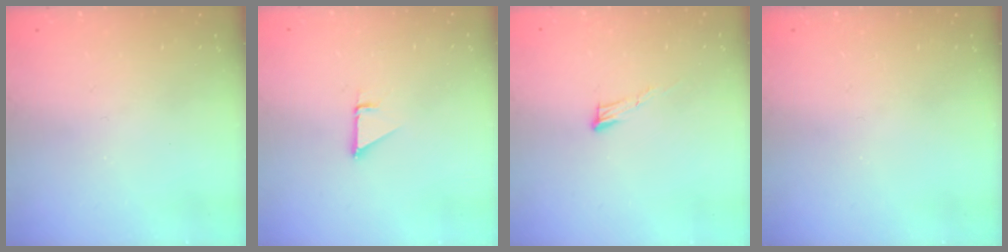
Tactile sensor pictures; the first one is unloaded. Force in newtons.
{"total": 0.9, "press": 0.9, "slide": 0.1}
{"total": 5.7, "press": 5.7, "slide": 0.3}
{"total": 0.0}